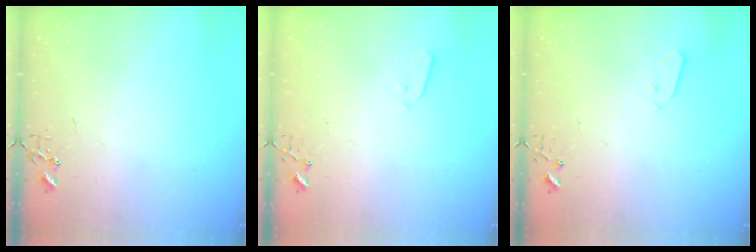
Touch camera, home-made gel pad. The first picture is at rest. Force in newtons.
{"total": 2.8, "press": 2.7, "slide": 0.4}
{"total": 3.2, "press": 3.2, "slide": 0.1}